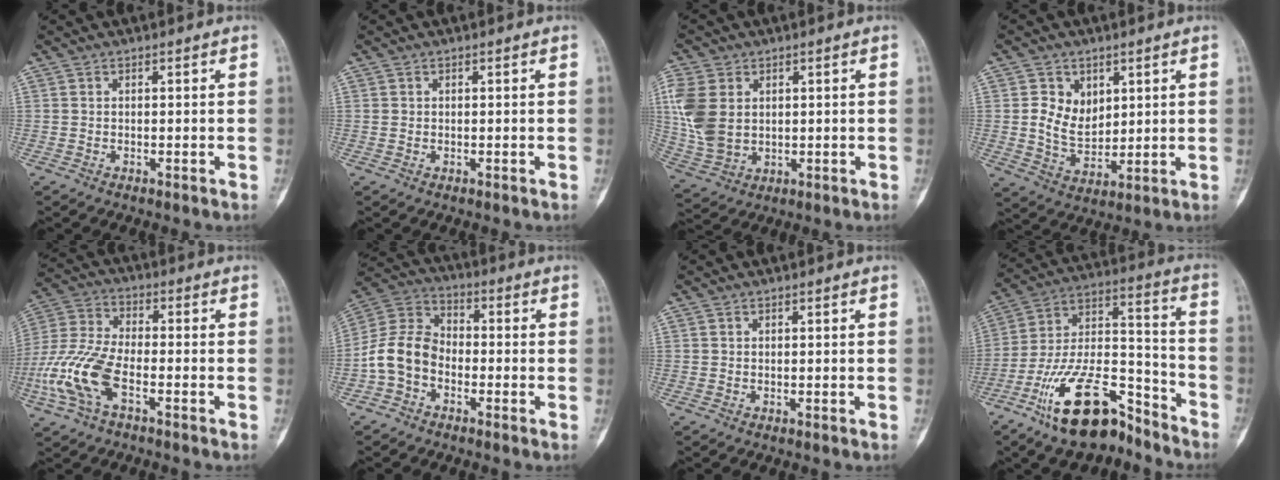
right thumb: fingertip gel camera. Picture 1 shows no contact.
{"total": 0.0}
{"total": 11.6, "force": [2.4, 8.3, 7.6], "torque": [-0.166, -0.007, 0.058]}
{"total": 8.0, "force": [2.5, 5.9, 4.7], "torque": [-0.055, -0.021, 0.057]}
{"total": 12.9, "force": [-4.7, 6.2, 10.3], "torque": [-0.236, 0.025, -0.095]}
{"total": 10.0, "force": [-3.2, 7.3, 6.1], "torque": [-0.114, 0.037, -0.077]}
{"total": 0.0}
{"total": 19.6, "force": [-13.1, 8.1, 12.1], "torque": [-0.204, 0.096, -0.231]}